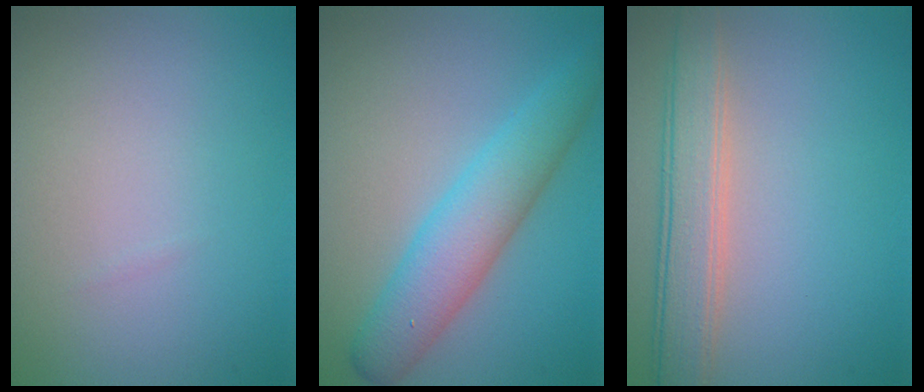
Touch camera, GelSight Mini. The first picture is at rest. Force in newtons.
{"total": 5.3, "press": 5.3, "slide": 0.0}
{"total": 4.3, "press": 4.3, "slide": 0.4}